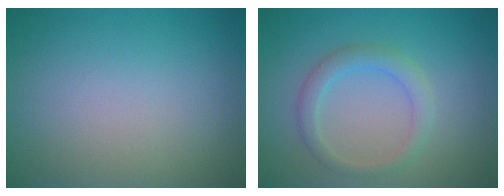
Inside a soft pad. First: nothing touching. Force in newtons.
{"total": 2.4, "press": 2.4, "slide": 0.2}